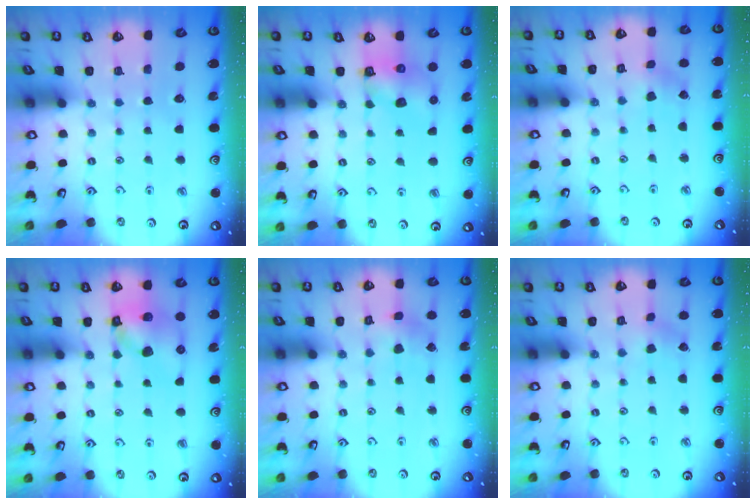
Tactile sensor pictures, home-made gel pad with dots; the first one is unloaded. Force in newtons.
{"total": 6.4, "press": 6.3, "slide": 0.8}
{"total": 1.3, "press": 1.3, "slide": 0.2}
{"total": 9.9, "press": 9.8, "slide": 1.6}
{"total": 3.2, "press": 3.2, "slide": 0.3}
{"total": 1.4, "press": 1.4, "slide": 0.2}